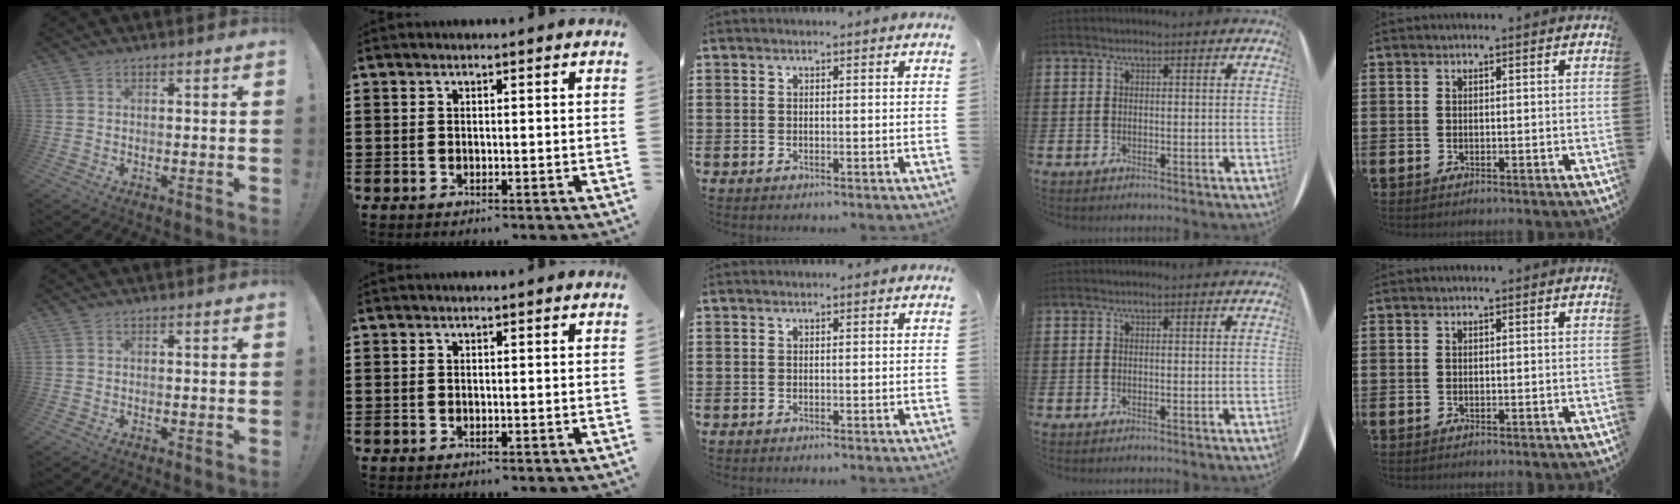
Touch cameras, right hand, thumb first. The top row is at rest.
{}